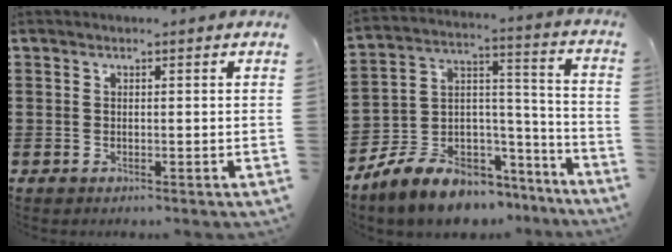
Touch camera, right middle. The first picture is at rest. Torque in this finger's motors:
{"motor_torque": [2.09, -0.05, 1.05, 0.21]}